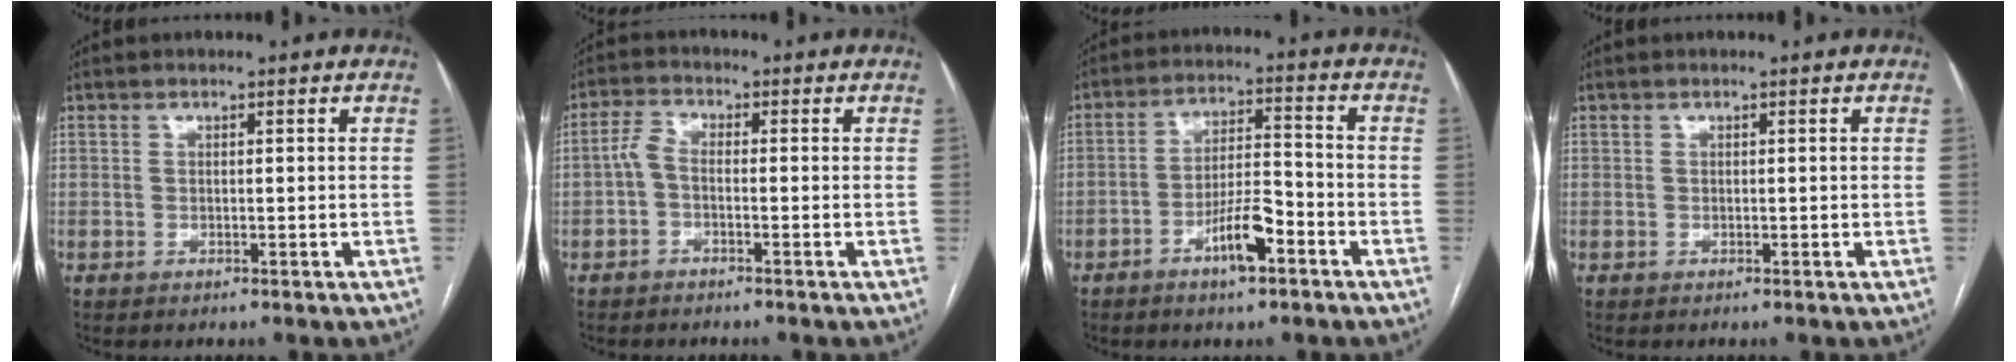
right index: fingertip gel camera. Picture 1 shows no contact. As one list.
[{"total": 2.8, "force": [-0.6, 1.2, 2.4], "torque": [-0.054, 0.010, -0.017]}, {"total": 7.6, "force": [-4.1, 1.8, 6.2], "torque": [-0.115, 0.006, -0.070]}, {"total": 0.0}]